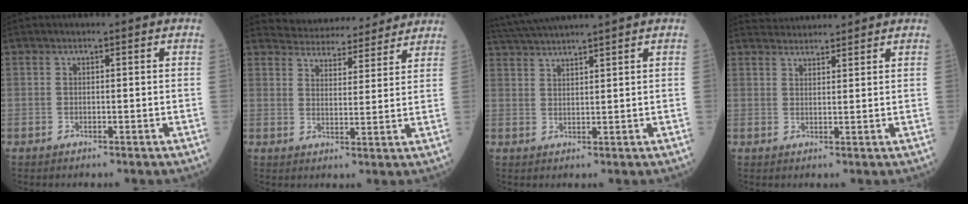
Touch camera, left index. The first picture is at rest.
{"total": 12.5, "force": [12.0, 2.8, 2.2], "torque": [-0.023, 0.014, 0.155]}
{"total": 7.3, "force": [6.7, -1.6, 2.5], "torque": [-0.047, 0.025, 0.116]}
{"total": 4.5, "force": [4.4, 0.4, 0.3], "torque": [-0.011, 0.032, 0.073]}